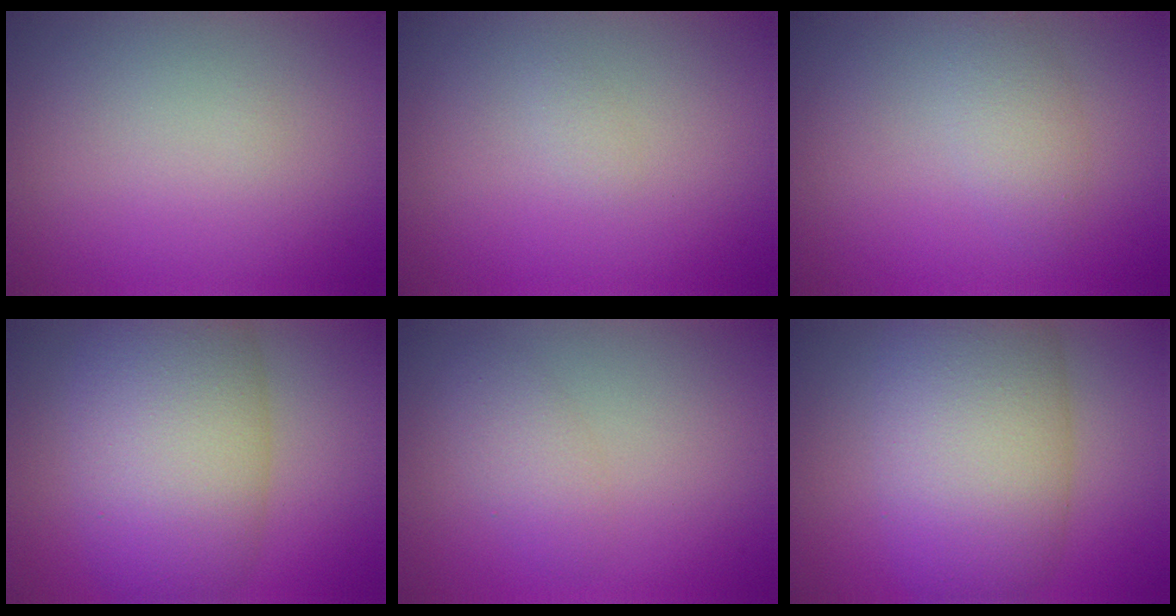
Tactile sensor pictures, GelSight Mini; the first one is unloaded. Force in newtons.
{"total": 0.5, "press": 0.5, "slide": 0.1}
{"total": 2.1, "press": 2.1, "slide": 0.1}
{"total": 10.1, "press": 10.1, "slide": 0.3}
{"total": 1.9, "press": 1.9, "slide": 0.1}
{"total": 10.1, "press": 10.0, "slide": 0.3}